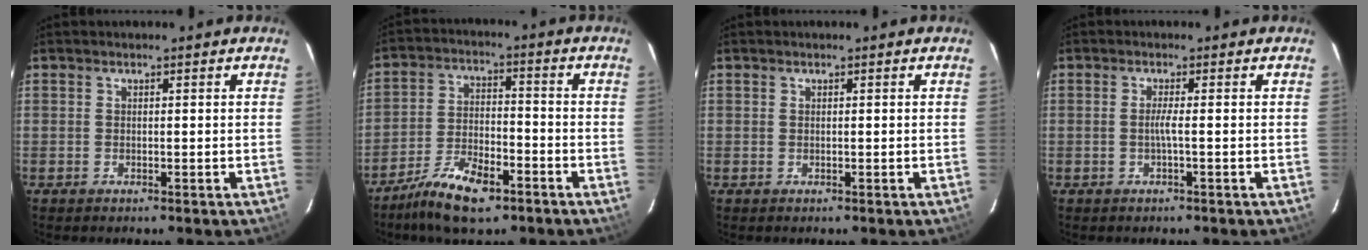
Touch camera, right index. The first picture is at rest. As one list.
[{"total": 11.1, "force": [-7.7, 4.1, 6.9], "torque": [-0.151, -0.009, -0.142]}, {"total": 0.0}, {"total": 1.5, "force": [-0.4, -0.5, 1.3], "torque": [-0.023, -0.002, -0.010]}]